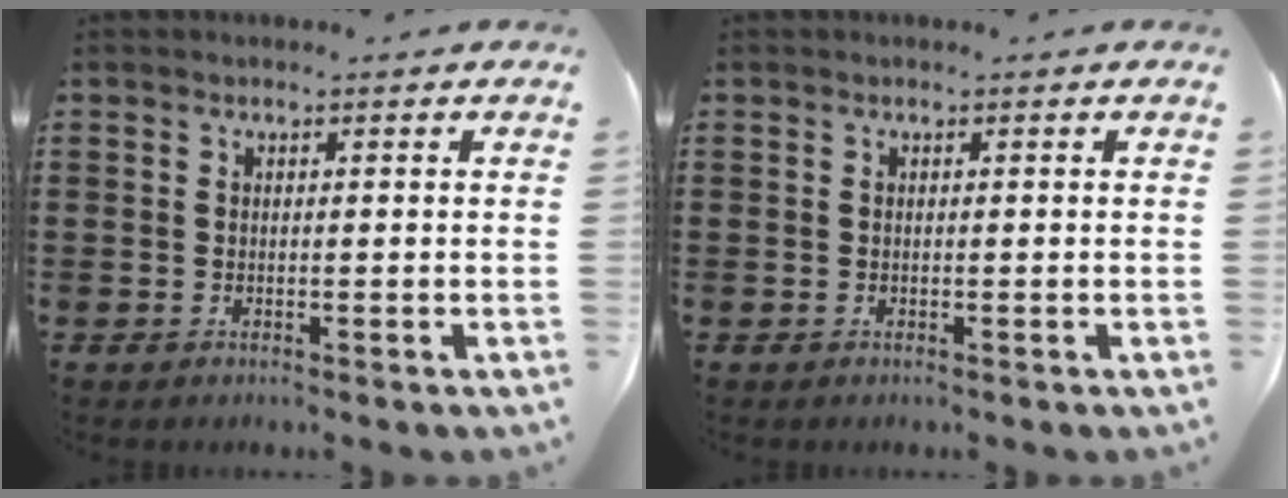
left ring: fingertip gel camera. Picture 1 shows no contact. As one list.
[{"total": 0.0}]